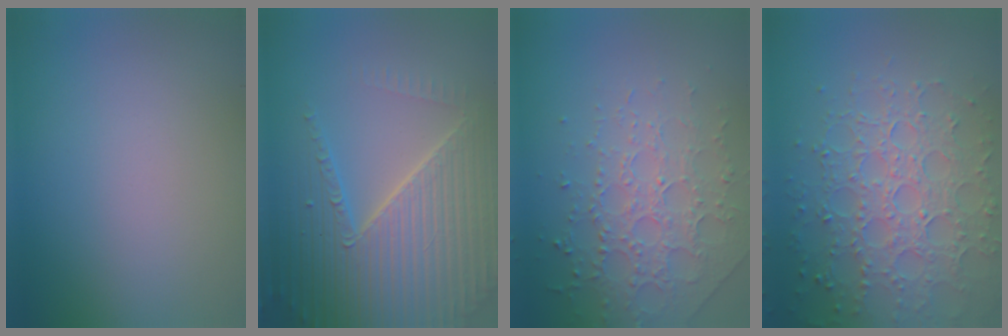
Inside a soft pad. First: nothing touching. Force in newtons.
{"total": 6.4, "press": 6.2, "slide": 1.5}
{"total": 3.8, "press": 3.6, "slide": 1.2}
{"total": 7.0, "press": 5.5, "slide": 4.4}